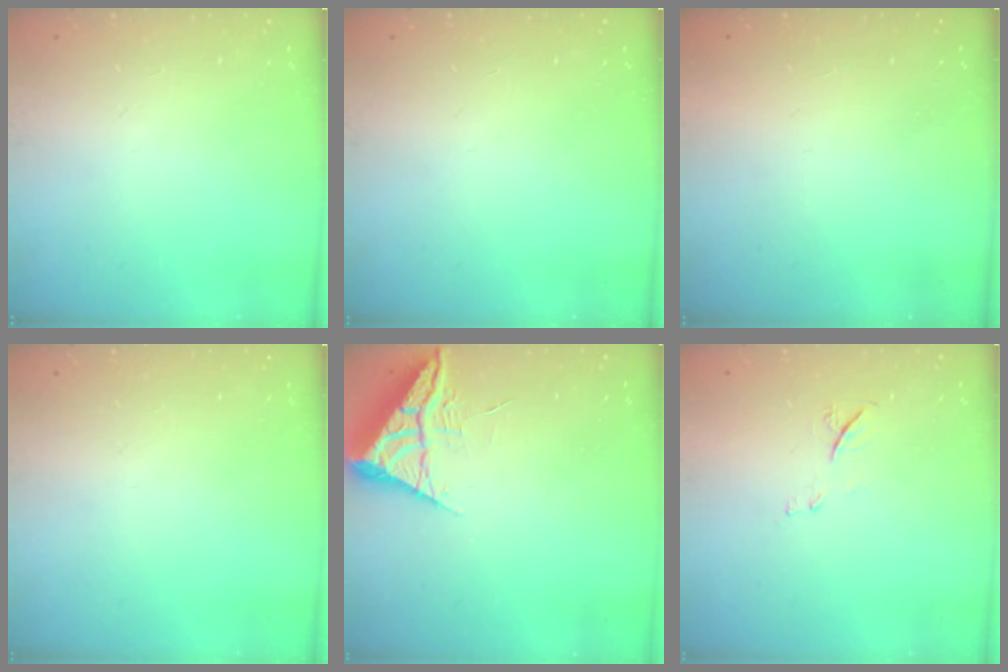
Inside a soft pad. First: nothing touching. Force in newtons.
{"total": 0.0}
{"total": 1.5, "press": 1.5, "slide": 0.1}
{"total": 0.0}
{"total": 5.9, "press": 5.9, "slide": 0.6}
{"total": 5.6, "press": 5.6, "slide": 0.7}